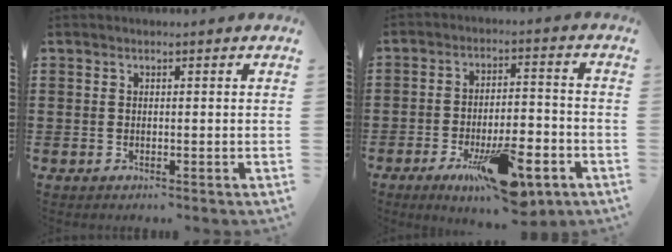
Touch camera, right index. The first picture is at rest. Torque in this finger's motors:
{"motor_torque": [1.86, -0.28, 1.05, 0.20]}